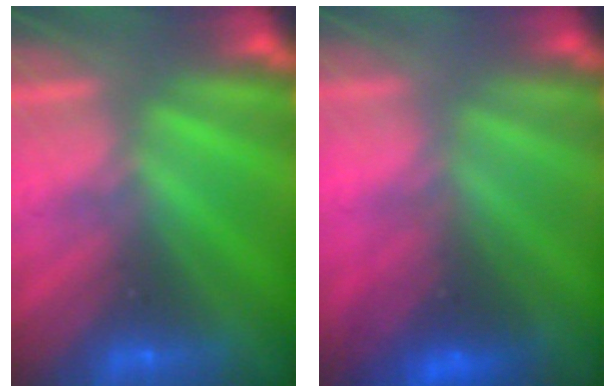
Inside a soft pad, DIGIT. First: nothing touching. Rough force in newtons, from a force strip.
{"total": 2.5}